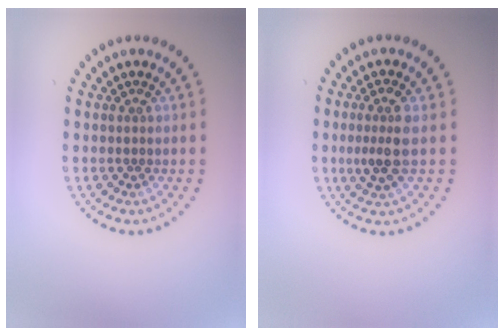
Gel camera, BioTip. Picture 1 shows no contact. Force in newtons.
{"total": 2.7, "press": 2.4, "slide": 1.1}